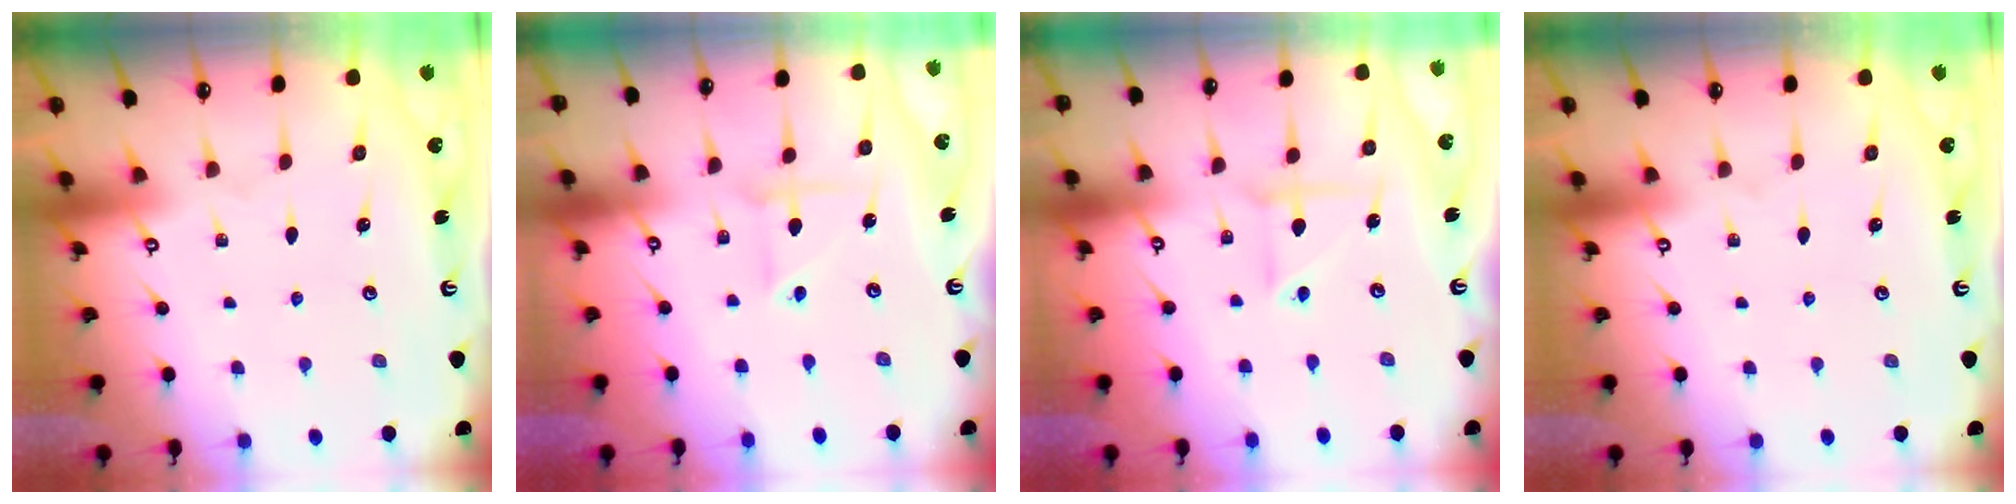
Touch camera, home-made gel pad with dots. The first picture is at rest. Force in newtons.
{"total": 2.8, "press": 2.8, "slide": 0.2}
{"total": 4.2, "press": 4.1, "slide": 0.5}
{"total": 0.0}